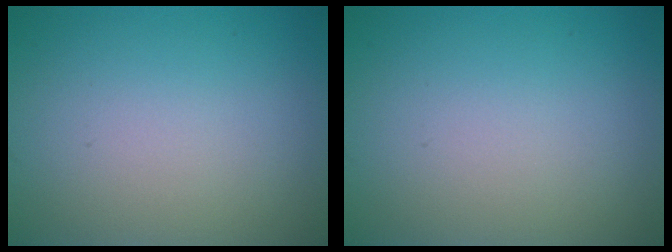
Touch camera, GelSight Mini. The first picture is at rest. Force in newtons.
{"total": 0.0}